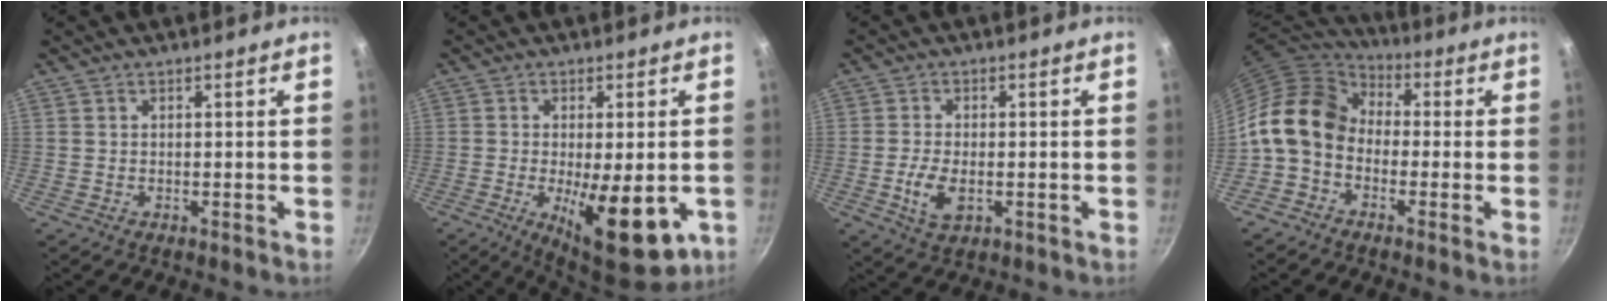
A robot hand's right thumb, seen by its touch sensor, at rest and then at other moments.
{"total": 15.0, "force": [-4.4, 5.4, 13.3], "torque": [-0.178, -0.010, -0.053]}
{"total": 5.9, "force": [-1.4, 3.1, 4.8], "torque": [-0.096, 0.001, -0.022]}
{"total": 13.1, "force": [-1.5, 10.1, 8.2], "torque": [-0.122, 0.043, -0.049]}